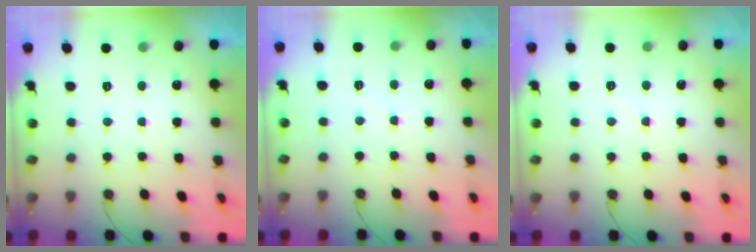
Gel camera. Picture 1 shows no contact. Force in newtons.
{"total": 2.2, "press": 2.2, "slide": 0.3}
{"total": 5.5, "press": 5.5, "slide": 0.6}